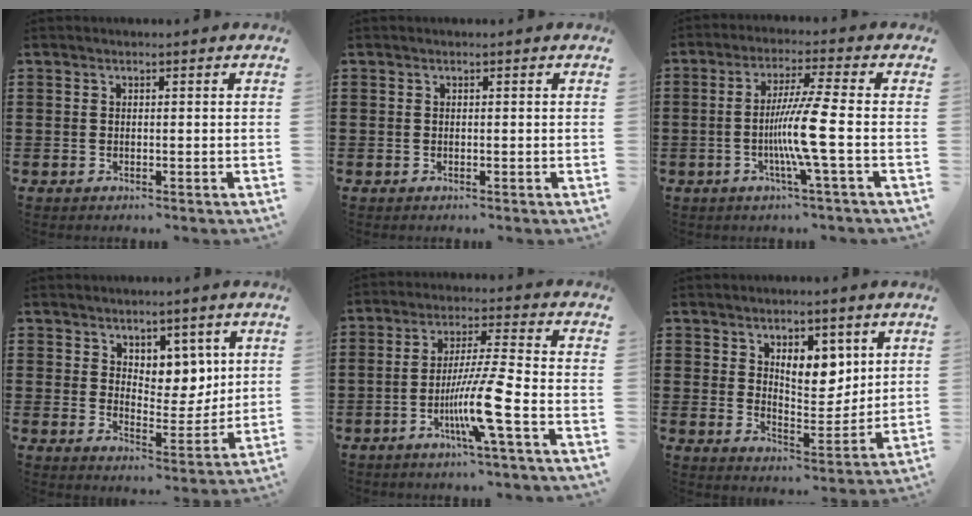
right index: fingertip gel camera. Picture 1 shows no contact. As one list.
[{"total": 0.0}, {"total": 8.0, "force": [-1.8, -0.8, 7.7], "torque": [-0.147, -0.018, -0.038]}, {"total": 5.6, "force": [3.8, 3.9, 1.4], "torque": [-0.032, -0.009, 0.068]}, {"total": 9.9, "force": [-4.2, -0.3, 9.0], "torque": [-0.176, -0.014, -0.082]}, {"total": 6.9, "force": [3.7, 3.9, 4.4], "torque": [-0.069, -0.012, 0.061]}]